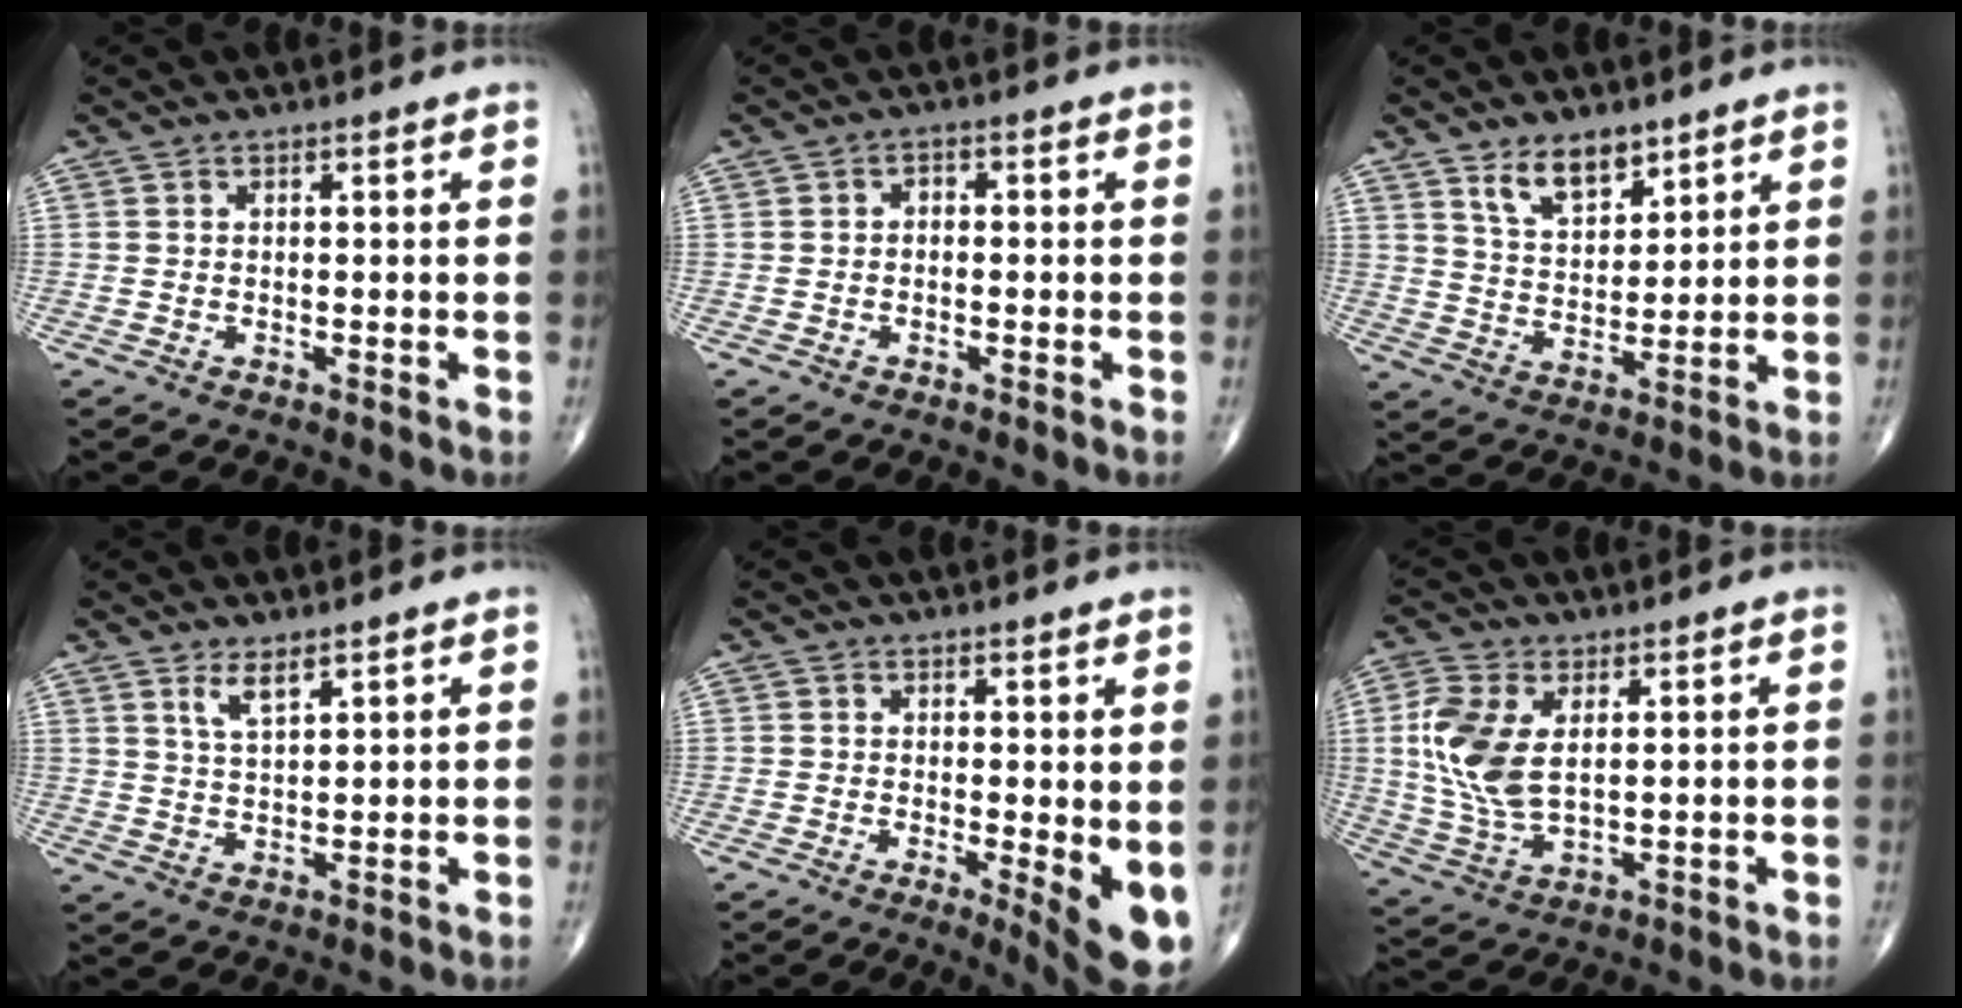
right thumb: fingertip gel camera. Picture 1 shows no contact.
{"total": 1.1, "force": [-0.3, 0.8, 0.7], "torque": [-0.006, 0.003, -0.012]}
{"total": 8.4, "force": [5.7, 4.2, 4.5], "torque": [-0.055, -0.041, 0.108]}
{"total": 3.8, "force": [2.6, 1.1, 2.6], "torque": [-0.047, -0.019, 0.053]}
{"total": 7.5, "force": [0.0, 2.3, 7.1], "torque": [-0.092, -0.017, 0.005]}
{"total": 11.0, "force": [2.2, 5.9, 9.0], "torque": [-0.206, -0.010, 0.049]}